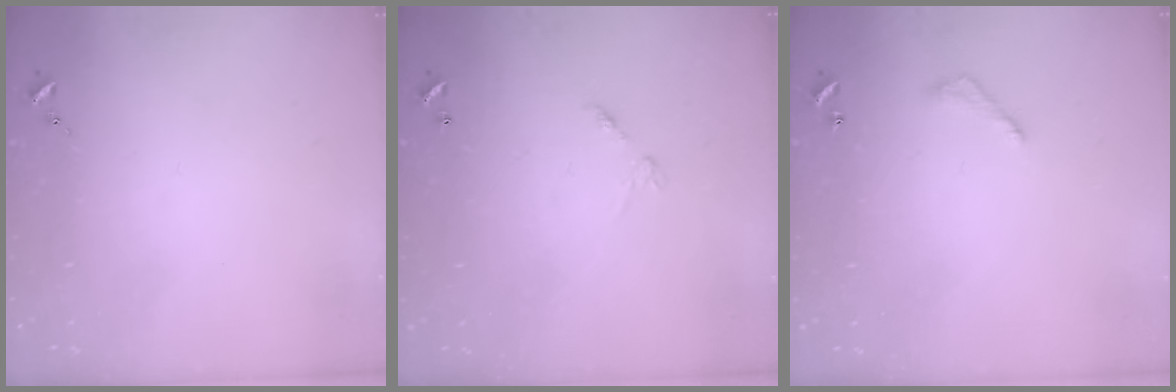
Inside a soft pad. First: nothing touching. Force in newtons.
{"total": 5.8, "press": 5.8, "slide": 0.4}
{"total": 6.0, "press": 6.0, "slide": 0.6}